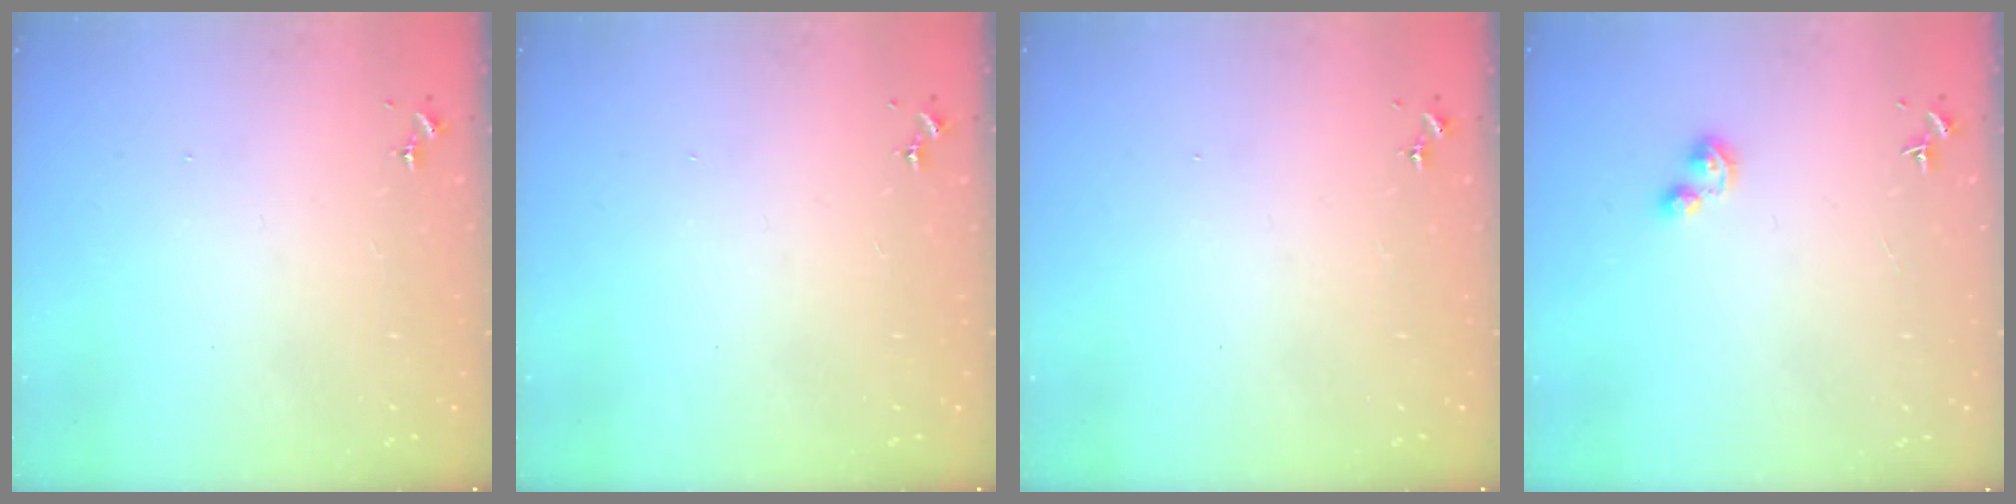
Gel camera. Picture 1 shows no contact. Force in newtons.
{"total": 0.0}
{"total": 0.0}
{"total": 3.6, "press": 3.5, "slide": 0.8}